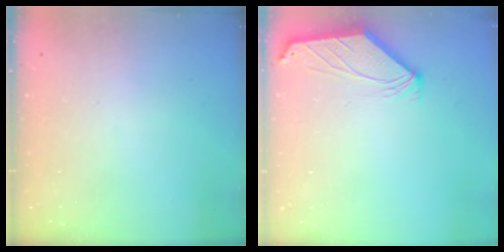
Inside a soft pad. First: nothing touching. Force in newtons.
{"total": 1.0, "press": 1.0, "slide": 0.3}